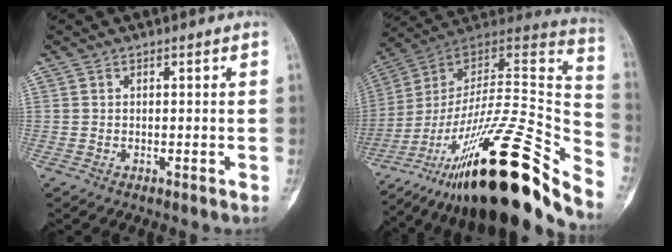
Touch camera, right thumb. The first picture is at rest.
{"total": 36.3, "force": [-24.2, 8.7, 25.7], "torque": [-0.344, 0.060, -0.384]}